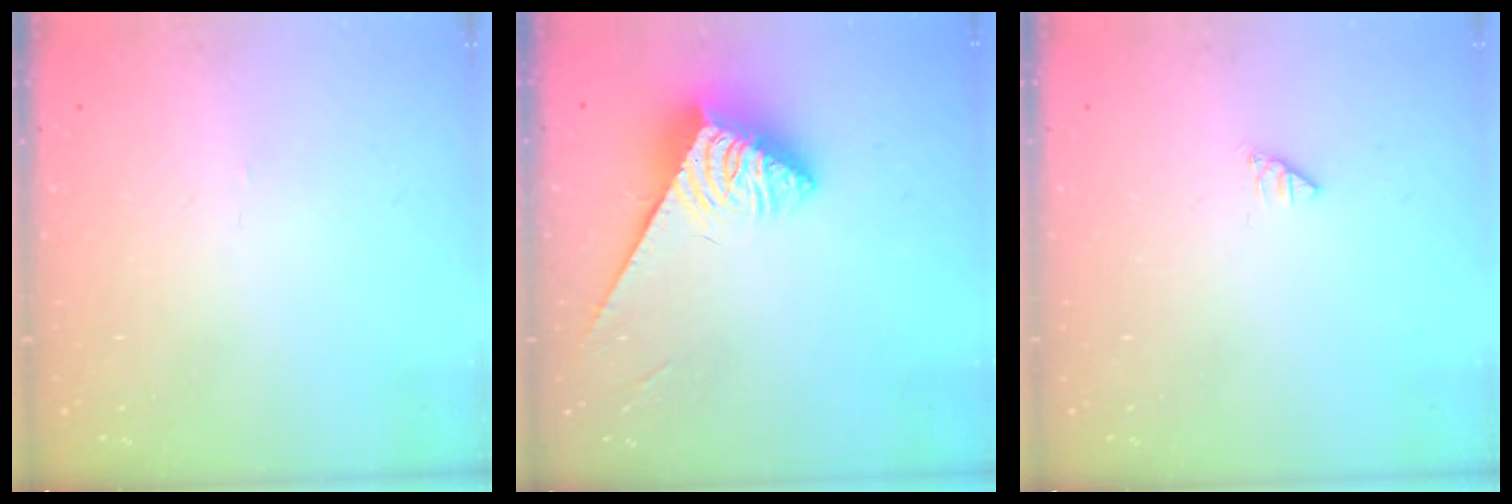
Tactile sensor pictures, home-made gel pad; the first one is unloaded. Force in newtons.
{"total": 5.0, "press": 5.0, "slide": 0.1}
{"total": 0.0}